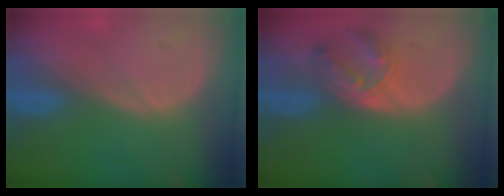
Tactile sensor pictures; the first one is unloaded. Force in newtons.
{"total": 5.5, "press": 5.4, "slide": 1.0}